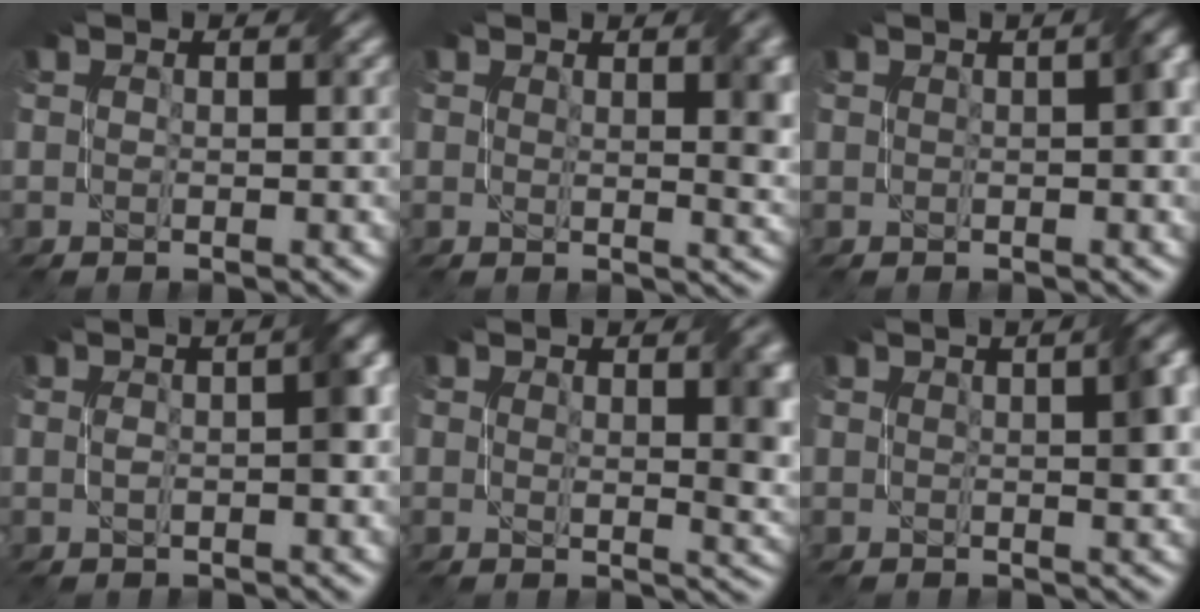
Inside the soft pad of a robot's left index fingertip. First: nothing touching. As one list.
[{"total": 3.7, "force": [1.6, 1.1, 3.2], "torque": [-0.037, -0.002, 0.027]}, {"total": 2.7, "force": [0.4, 0.6, 2.6], "torque": [-0.034, 0.012, 0.005]}, {"total": 3.2, "force": [0.0, 0.9, 3.1], "torque": [-0.051, 0.011, 0.002]}, {"total": 4.5, "force": [1.5, 1.4, 4.0], "torque": [-0.047, -0.003, 0.027]}, {"total": 4.7, "force": [1.1, 1.5, 4.4], "torque": [-0.036, 0.019, 0.013]}]